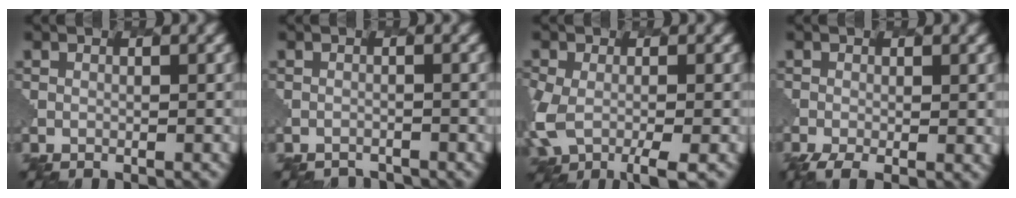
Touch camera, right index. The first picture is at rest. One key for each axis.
{"total": 2.4, "fx": -2.3, "fy": 0.5, "fz": -0.3, "tx": 0.003, "ty": 0.002, "tz": -0.031}
{"total": 5.1, "fx": -1.6, "fy": 2.9, "fz": 3.9, "tx": -0.099, "ty": -0.017, "tz": -0.034}
{"total": 3.4, "fx": -1.4, "fy": 1.3, "fz": 2.8, "tx": -0.048, "ty": -0.003, "tz": -0.023}